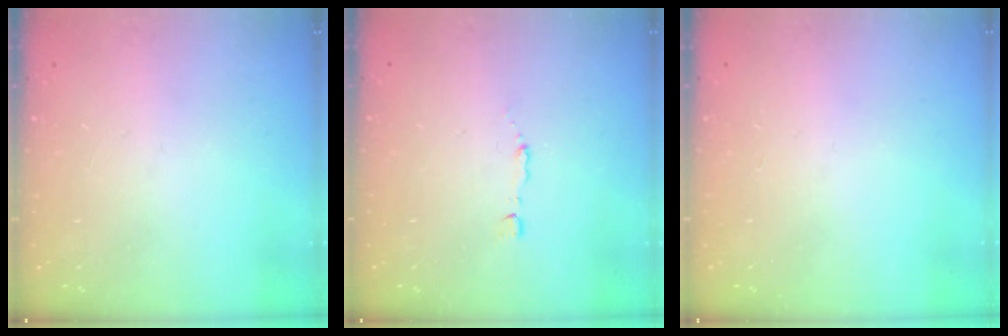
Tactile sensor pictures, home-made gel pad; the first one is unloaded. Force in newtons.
{"total": 1.1, "press": 1.1, "slide": 0.1}
{"total": 1.4, "press": 1.4, "slide": 0.1}